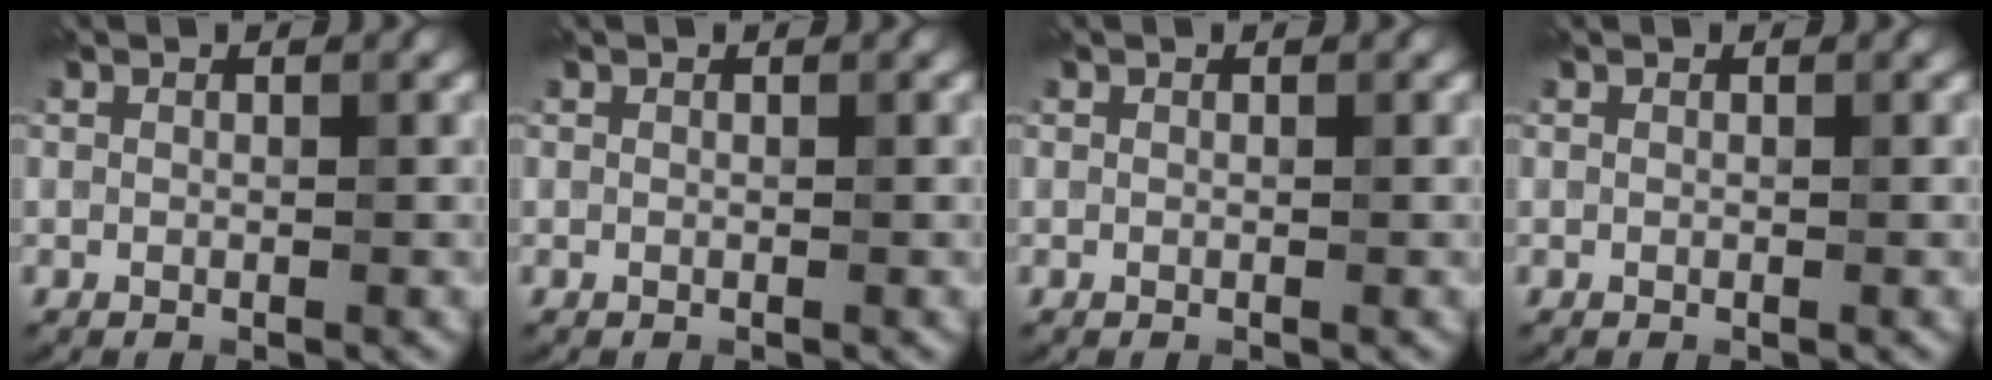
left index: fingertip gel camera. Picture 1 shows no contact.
{"total": 0.0}
{"total": 0.0}
{"total": 0.0}